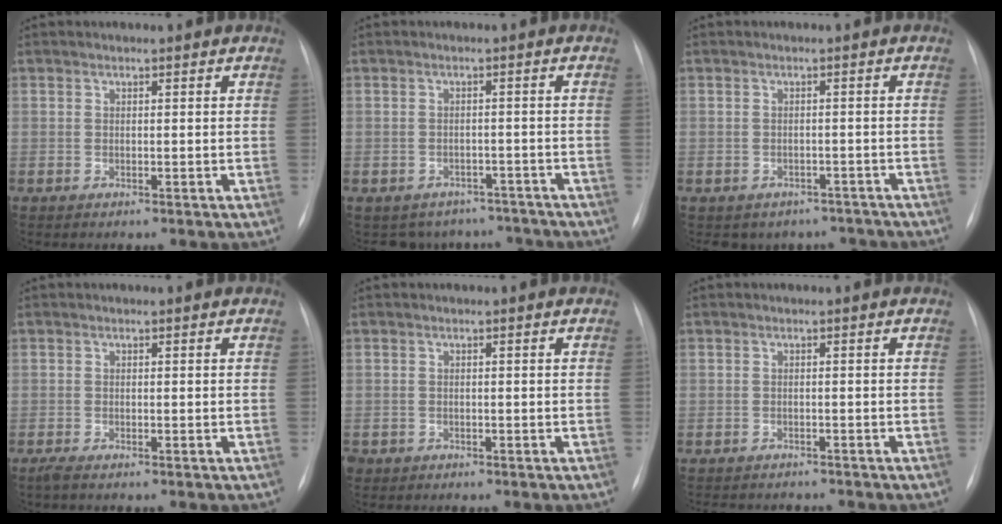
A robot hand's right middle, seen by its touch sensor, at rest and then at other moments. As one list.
[{"total": 7.5, "force": [-6.4, 3.8, -0.1], "torque": [0.012, 0.018, -0.072]}, {"total": 6.9, "force": [-5.7, 3.9, 0.5], "torque": [0.008, 0.018, -0.060]}, {"total": 0.9, "force": [-0.7, 0.0, 0.6], "torque": [-0.018, -0.005, -0.016]}, {"total": 1.6, "force": [-0.9, 1.3, 0.3], "torque": [-0.008, 0.002, -0.013]}, {"total": 5.6, "force": [-5.3, 1.4, 1.4], "torque": [-0.010, -0.002, -0.069]}]